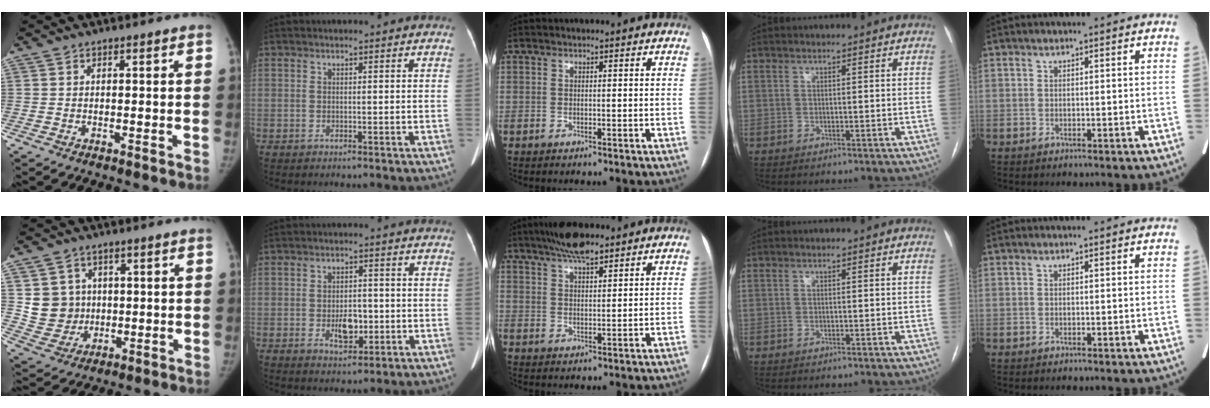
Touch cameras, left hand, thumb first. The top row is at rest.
{"thumb": {"total": 8.3, "force": [1.2, 7.9, 2.1], "torque": [0.001, -0.002, 0.034]}, "index": {"total": 4.3, "force": [-1.0, 2.5, 3.4], "torque": [-0.056, 0.002, -0.010]}, "middle": {"total": 6.5, "force": [5.1, 1.3, 3.8], "torque": [-0.071, 0.014, 0.090]}}